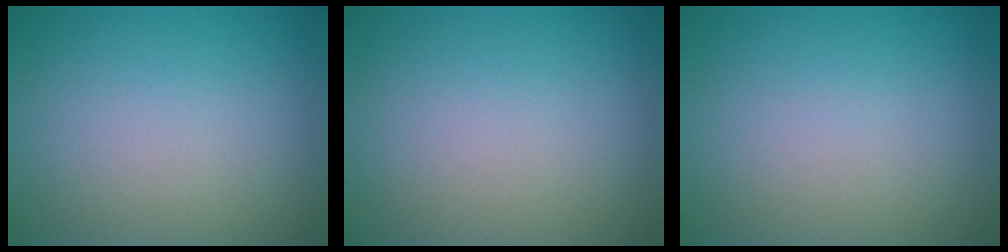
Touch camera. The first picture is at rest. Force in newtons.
{"total": 0.0}
{"total": 0.0}